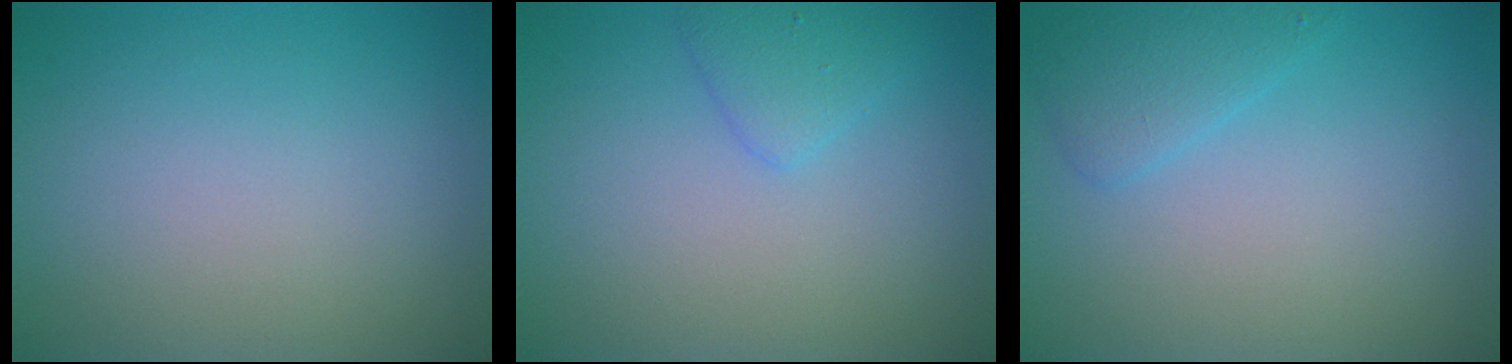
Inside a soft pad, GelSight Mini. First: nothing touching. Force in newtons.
{"total": 1.8, "press": 1.8, "slide": 0.1}
{"total": 2.1, "press": 2.0, "slide": 0.2}